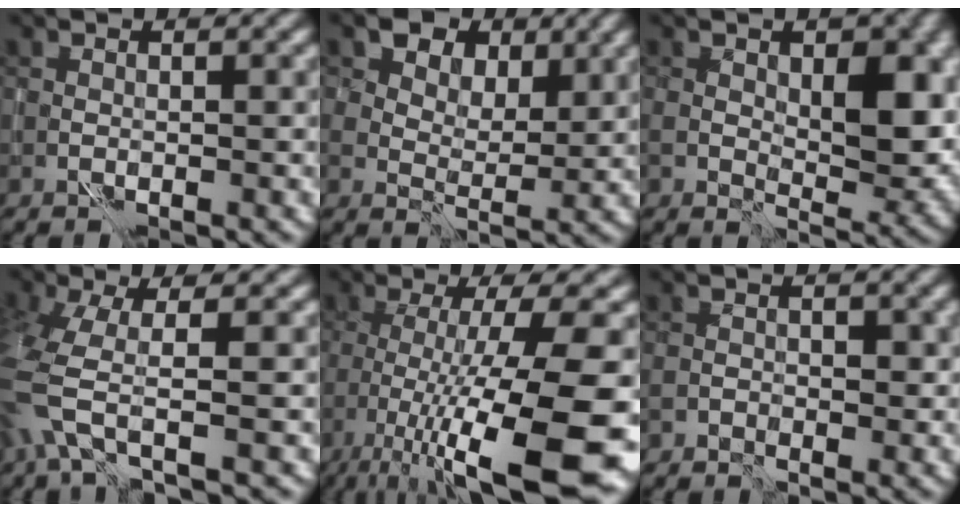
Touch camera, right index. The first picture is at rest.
{"total": 7.4, "force": [4.5, 4.3, 4.2], "torque": [-0.073, 0.003, 0.062]}
{"total": 8.9, "force": [0.7, 5.4, 7.1], "torque": [-0.112, -0.015, 0.020]}
{"total": 5.2, "force": [-1.4, 1.7, 4.7], "torque": [-0.124, -0.008, -0.038]}
{"total": 14.1, "force": [-5.4, 3.3, 12.6], "torque": [-0.202, -0.014, -0.080]}
{"total": 1.7, "force": [-0.7, 1.2, 1.0], "torque": [-0.014, -0.002, -0.011]}